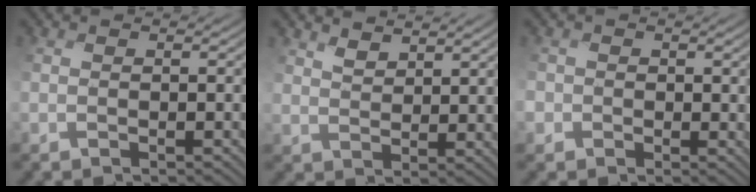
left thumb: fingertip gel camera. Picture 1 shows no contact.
{"total": 2.8, "force": [2.7, -0.3, 0.5], "torque": [-0.012, 0.005, 0.055]}
{"total": 2.1, "force": [-0.5, 2.1, -0.2], "torque": [-0.006, 0.005, -0.025]}